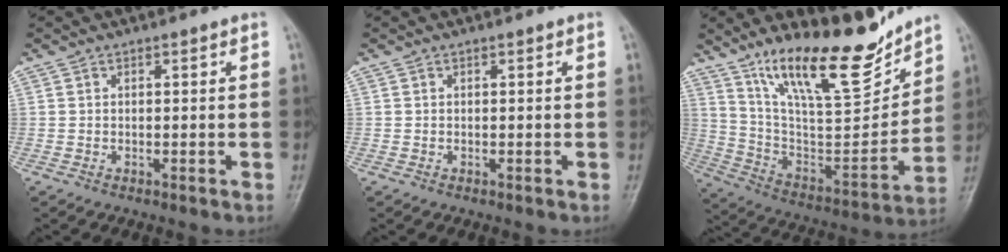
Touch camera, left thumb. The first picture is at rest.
{"total": 0.0}
{"total": 21.9, "force": [16.1, 6.0, 13.6], "torque": [-0.181, -0.098, 0.284]}